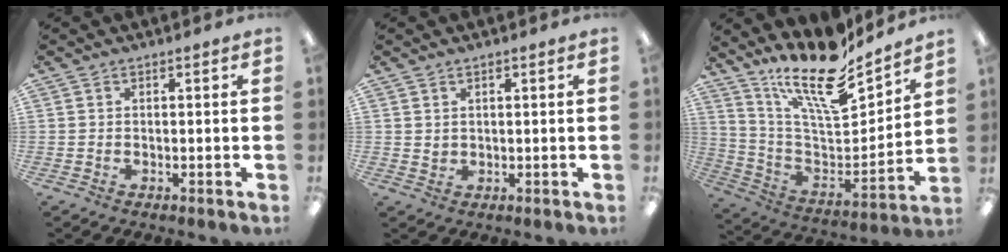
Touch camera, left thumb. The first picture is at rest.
{"total": 1.3, "force": [0.8, 0.9, 0.3], "torque": [-0.007, 0.002, 0.015]}
{"total": 19.2, "force": [15.1, 5.1, 10.8], "torque": [-0.198, -0.110, 0.257]}